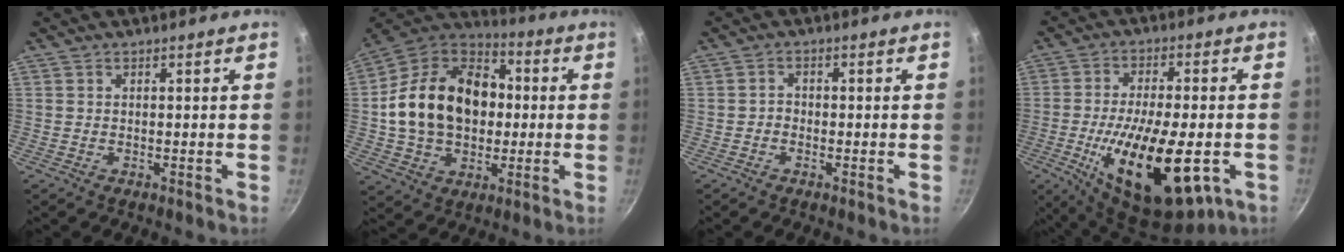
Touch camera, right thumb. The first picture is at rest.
{"total": 22.5, "force": [0.9, 16.8, 14.9], "torque": [-0.236, 0.039, 0.011]}
{"total": 1.5, "force": [-0.8, 1.2, 0.6], "torque": [-0.005, 0.010, -0.016]}
{"total": 21.2, "force": [-6.2, 8.5, 18.4], "torque": [-0.298, 0.001, -0.092]}